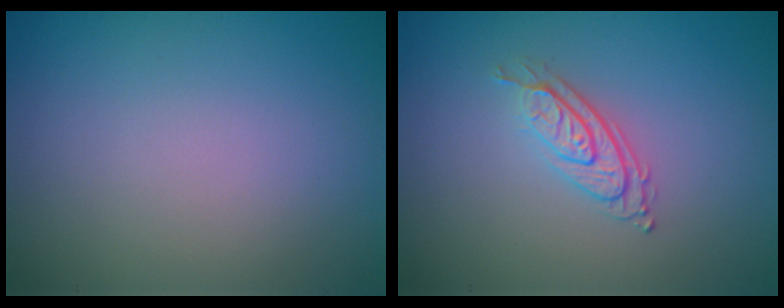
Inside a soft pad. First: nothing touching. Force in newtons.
{"total": 2.8, "press": 2.1, "slide": 1.9}